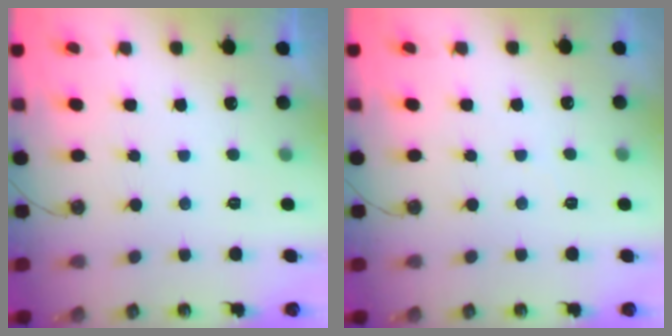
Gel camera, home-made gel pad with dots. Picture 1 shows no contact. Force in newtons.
{"total": 3.6, "press": 3.5, "slide": 0.6}